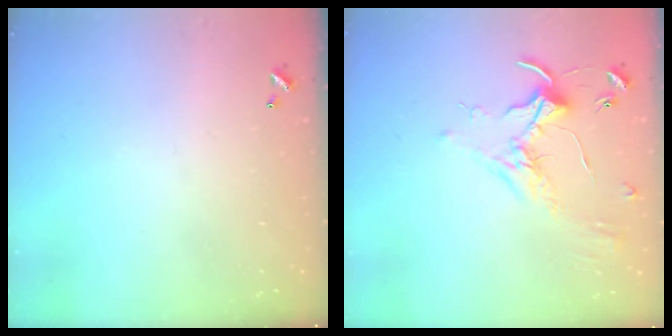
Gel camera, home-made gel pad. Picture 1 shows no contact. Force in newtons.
{"total": 1.8, "press": 1.7, "slide": 0.4}